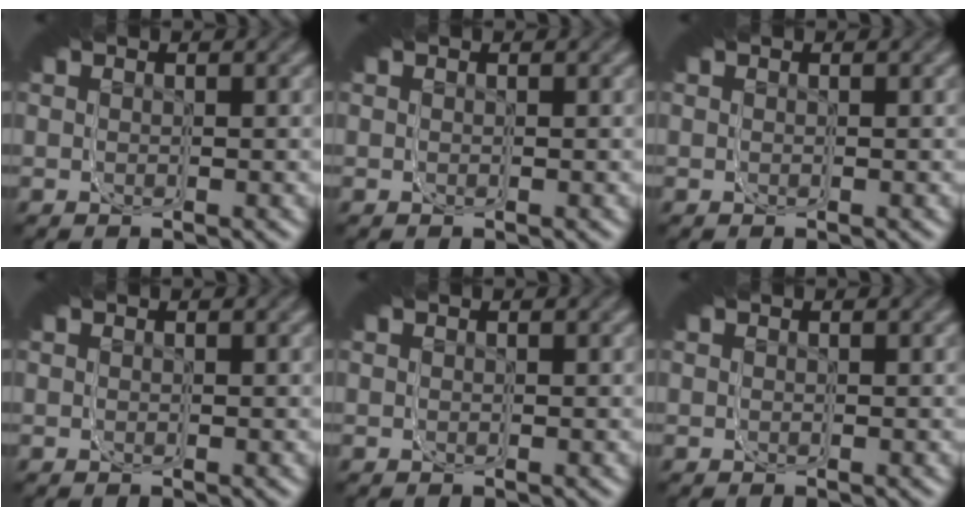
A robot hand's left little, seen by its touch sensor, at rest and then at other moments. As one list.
[{"total": 0.0}, {"total": 0.0}, {"total": 0.0}, {"total": 0.0}, {"total": 0.0}]